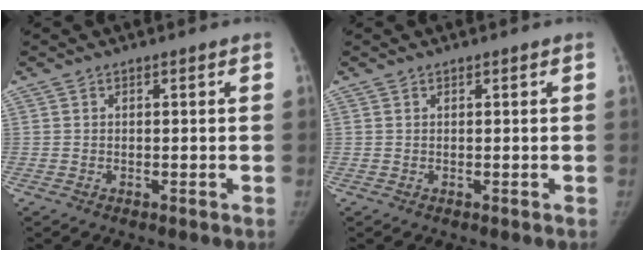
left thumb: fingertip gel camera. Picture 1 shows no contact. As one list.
[{"total": 0.0}]